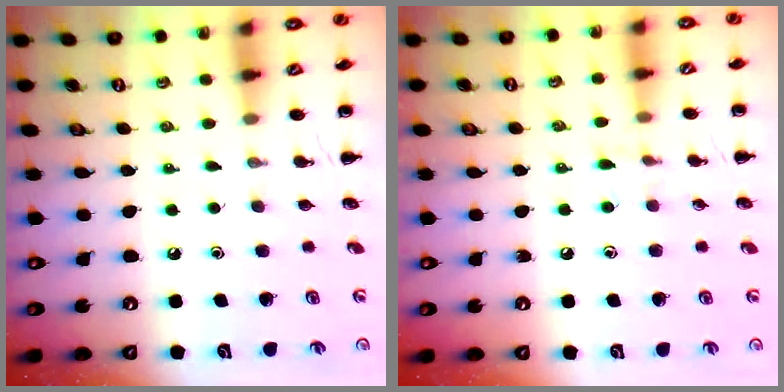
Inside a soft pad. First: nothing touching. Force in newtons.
{"total": 6.4, "press": 6.1, "slide": 2.0}